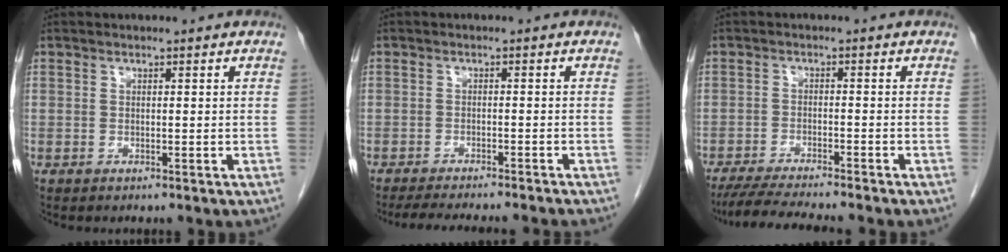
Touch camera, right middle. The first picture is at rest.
{"total": 11.9, "force": [-10.8, 0.8, 5.0], "torque": [-0.065, -0.018, -0.138]}
{"total": 8.4, "force": [-7.5, -0.6, 3.8], "torque": [-0.061, -0.023, -0.123]}